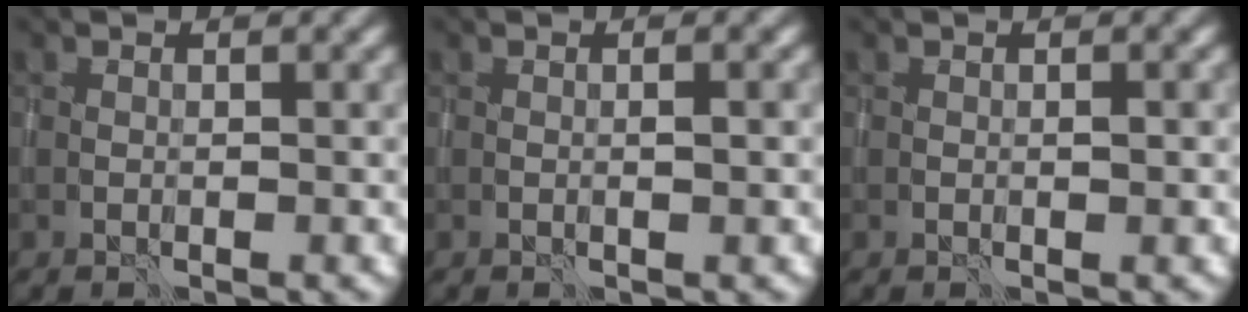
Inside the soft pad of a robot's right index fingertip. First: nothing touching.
{"total": 1.1, "force": [0.0, 0.1, 1.0], "torque": [-0.017, 0.003, -0.002]}
{"total": 0.7, "force": [0.1, 0.0, 0.7], "torque": [-0.010, 0.002, 0.000]}